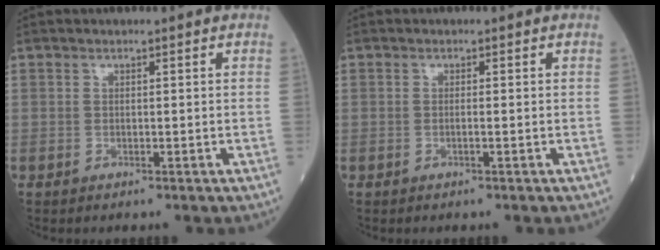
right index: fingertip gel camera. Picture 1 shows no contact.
{"total": 0.8, "force": [-0.2, 0.0, 0.8], "torque": [-0.016, 0.000, -0.004]}